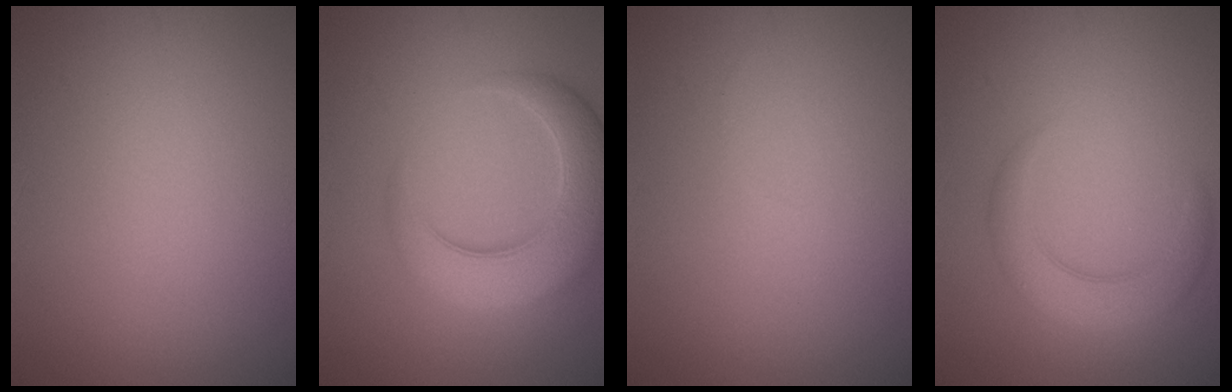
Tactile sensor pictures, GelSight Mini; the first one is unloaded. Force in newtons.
{"total": 6.9, "press": 6.9, "slide": 0.6}
{"total": 0.0}
{"total": 3.5, "press": 3.5, "slide": 0.1}